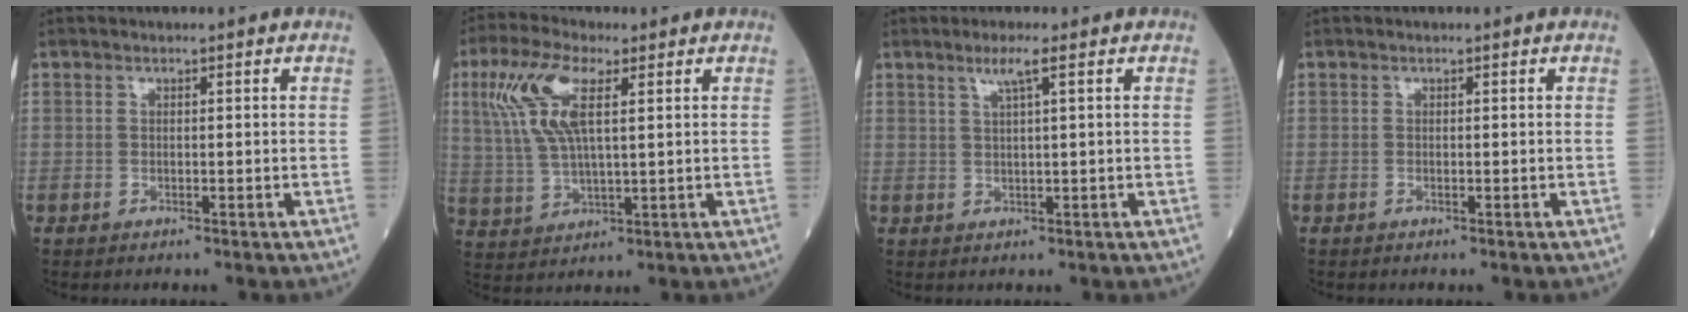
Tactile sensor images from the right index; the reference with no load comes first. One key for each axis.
{"total": 10.2, "fx": 3.7, "fy": 3.0, "fz": 9.0, "tx": -0.210, "ty": 0.015, "tz": 0.078}
{"total": 2.7, "fx": 1.4, "fy": -0.3, "fz": 2.3, "tx": -0.049, "ty": 0.002, "tz": 0.028}
{"total": 0.0}